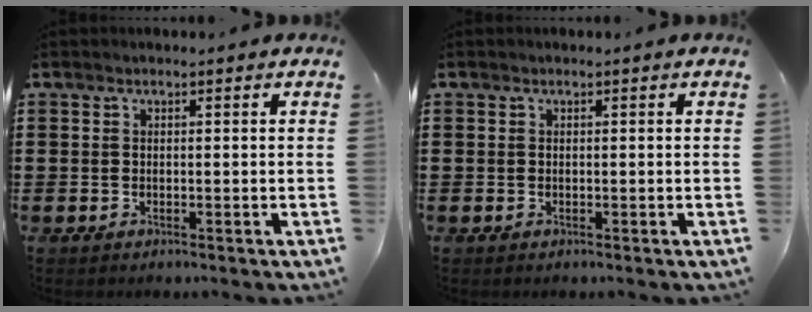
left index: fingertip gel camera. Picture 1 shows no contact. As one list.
[{"total": 0.0}]